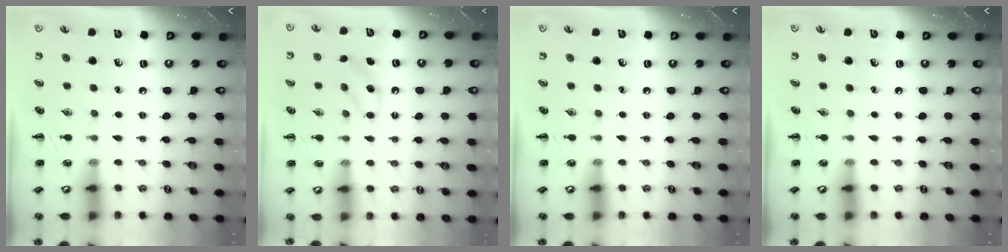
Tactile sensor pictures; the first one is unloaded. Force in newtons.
{"total": 5.7, "press": 5.4, "slide": 1.6}
{"total": 0.0}
{"total": 0.0}